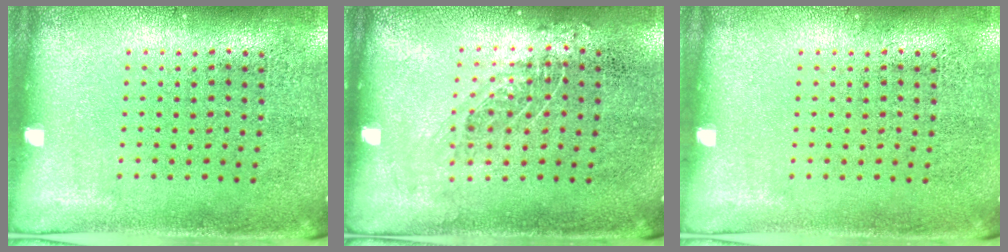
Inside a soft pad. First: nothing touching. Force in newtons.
{"total": 0.8, "press": 0.8, "slide": 0.2}
{"total": 0.0}